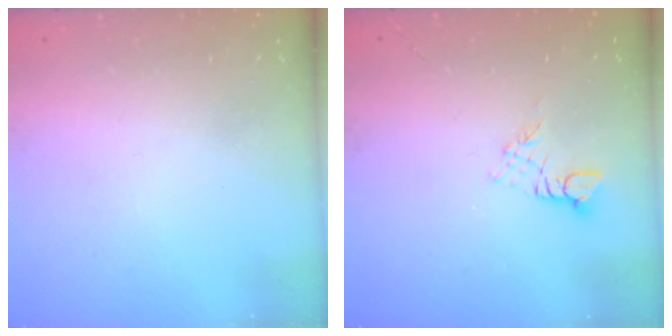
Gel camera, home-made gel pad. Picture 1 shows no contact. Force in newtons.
{"total": 3.8, "press": 3.8, "slide": 0.5}